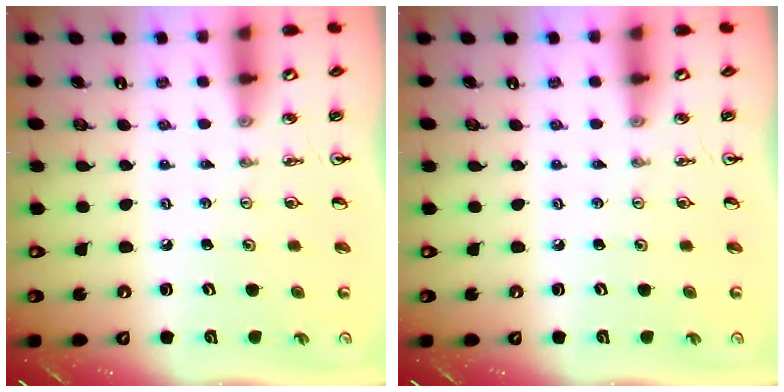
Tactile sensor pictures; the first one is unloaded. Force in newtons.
{"total": 0.0}